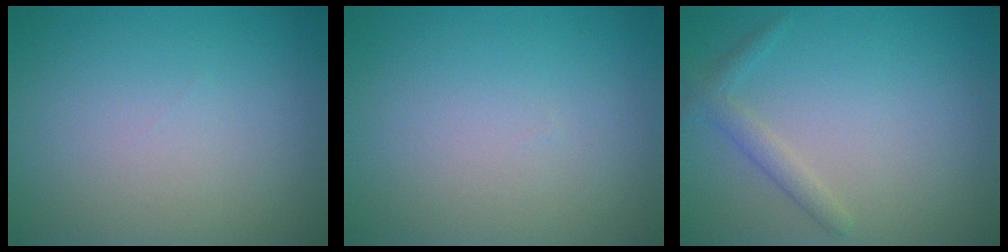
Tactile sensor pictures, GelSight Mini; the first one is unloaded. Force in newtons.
{"total": 0.0}
{"total": 1.7, "press": 1.7, "slide": 0.0}